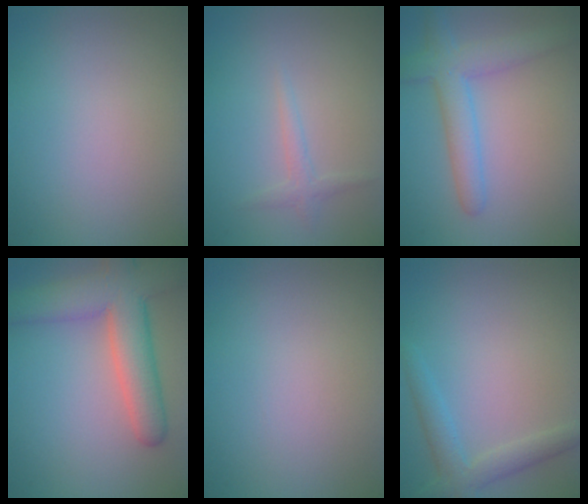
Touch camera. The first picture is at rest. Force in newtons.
{"total": 1.3, "press": 1.3, "slide": 0.0}
{"total": 4.4, "press": 4.4, "slide": 0.2}
{"total": 7.4, "press": 7.4, "slide": 0.5}
{"total": 0.0}
{"total": 2.7, "press": 2.7, "slide": 0.1}